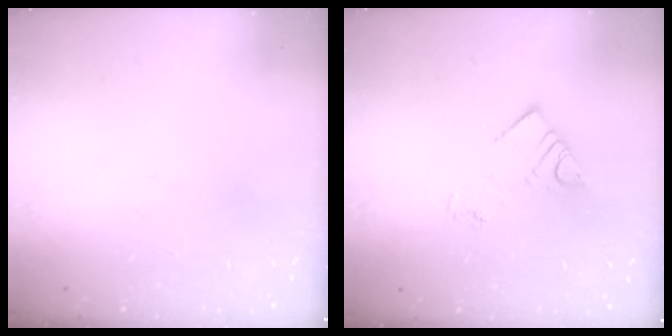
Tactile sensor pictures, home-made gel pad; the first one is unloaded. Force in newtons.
{"total": 5.0, "press": 5.0, "slide": 0.2}